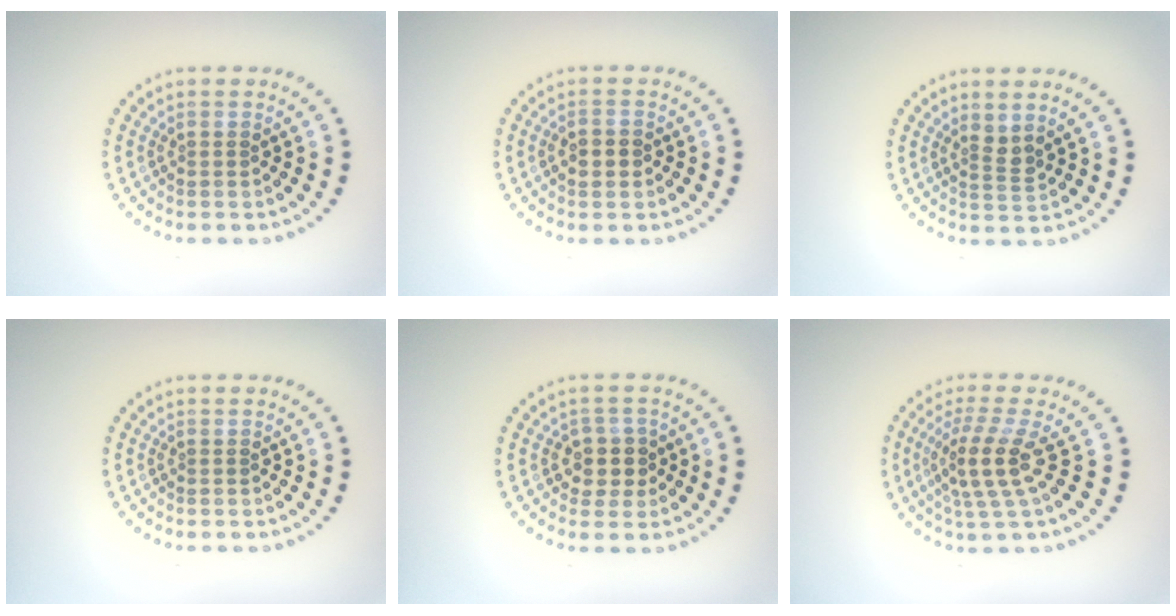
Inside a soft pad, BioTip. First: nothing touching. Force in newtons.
{"total": 1.7, "press": 1.7, "slide": 0.5}
{"total": 1.5, "press": 1.1, "slide": 1.0}
{"total": 0.0}
{"total": 2.7, "press": 2.5, "slide": 1.1}
{"total": 3.7, "press": 2.8, "slide": 2.5}